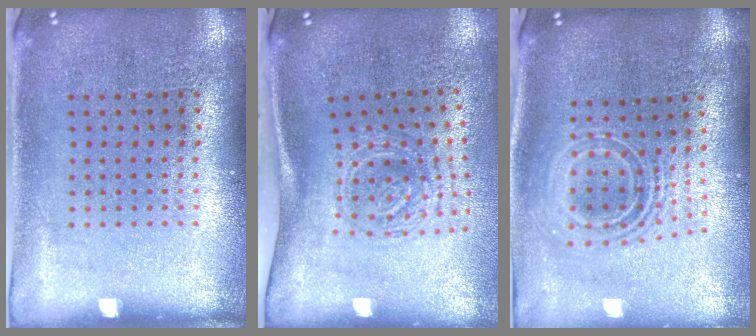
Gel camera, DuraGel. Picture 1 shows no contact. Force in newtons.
{"total": 1.8, "press": 1.2, "slide": 1.4}
{"total": 2.1, "press": 1.5, "slide": 1.4}